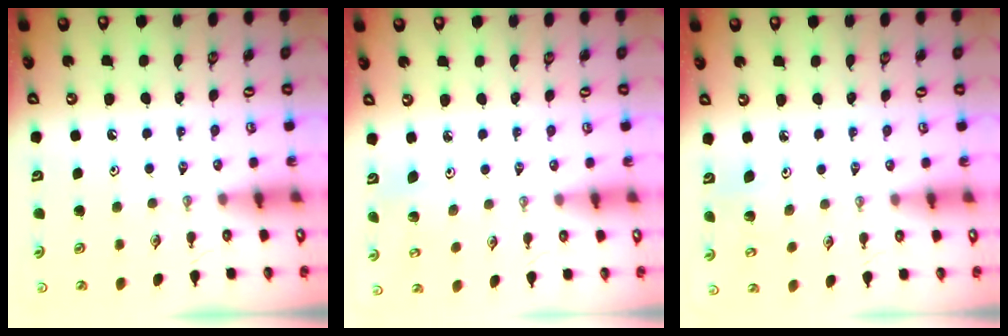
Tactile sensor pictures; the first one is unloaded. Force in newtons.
{"total": 3.0, "press": 2.9, "slide": 0.4}
{"total": 4.7, "press": 4.5, "slide": 1.2}